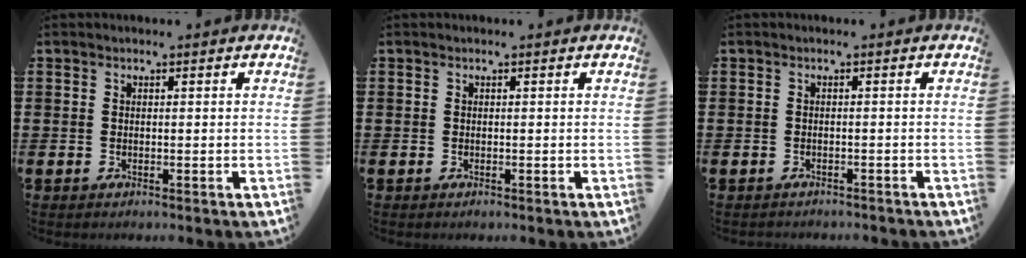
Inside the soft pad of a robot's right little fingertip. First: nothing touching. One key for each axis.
{"total": 0.0}
{"total": 0.7, "fx": -0.7, "fy": 0.0, "fz": -0.1, "tx": -0.001, "ty": -0.002, "tz": -0.014}